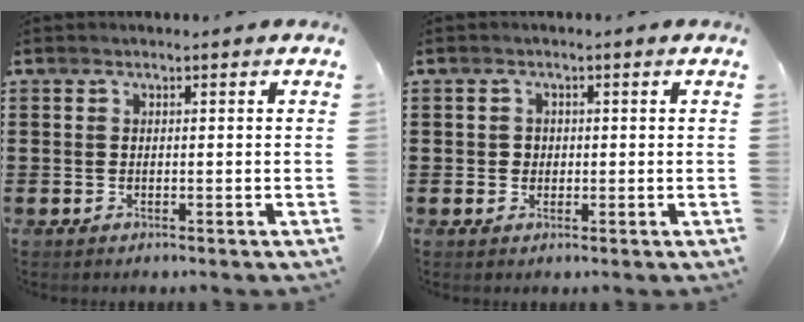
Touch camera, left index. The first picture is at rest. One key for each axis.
{"total": 1.3, "fx": 0.2, "fy": 1.3, "fz": 0.2, "tx": -0.009, "ty": 0.007, "tz": 0.002}